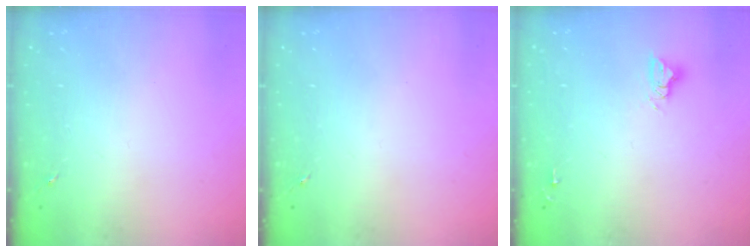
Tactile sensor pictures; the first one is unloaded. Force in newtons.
{"total": 0.0}
{"total": 4.9, "press": 4.9, "slide": 0.3}